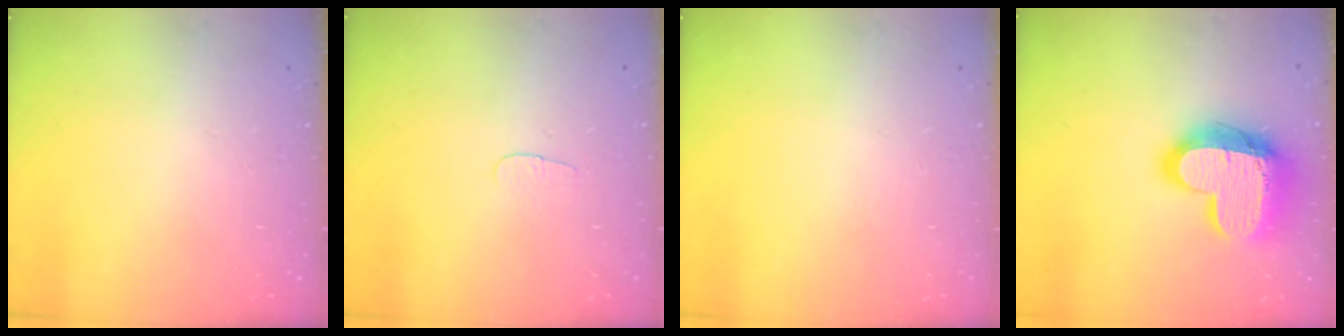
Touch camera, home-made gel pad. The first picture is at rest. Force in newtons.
{"total": 2.8, "press": 2.8, "slide": 0.3}
{"total": 0.0}
{"total": 19.1, "press": 19.0, "slide": 1.5}